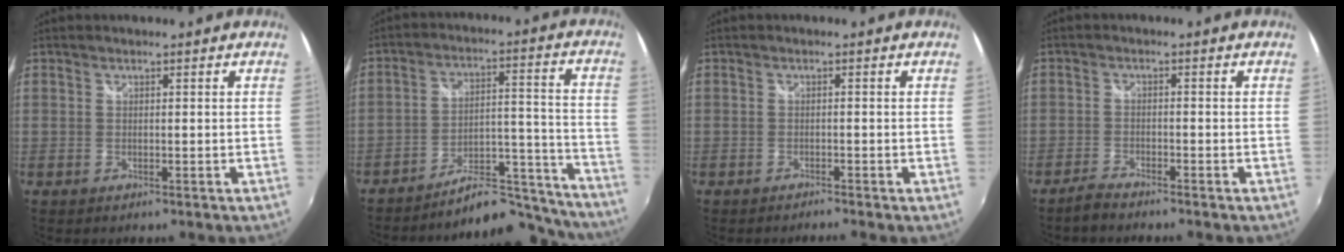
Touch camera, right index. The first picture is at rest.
{"total": 18.1, "force": [-17.4, 3.6, 3.5], "torque": [-0.035, 0.058, -0.234]}
{"total": 1.2, "force": [-1.2, -0.1, 0.0], "torque": [-0.002, -0.009, -0.021]}
{"total": 2.8, "force": [-2.7, 0.4, 0.7], "torque": [-0.031, -0.005, -0.054]}